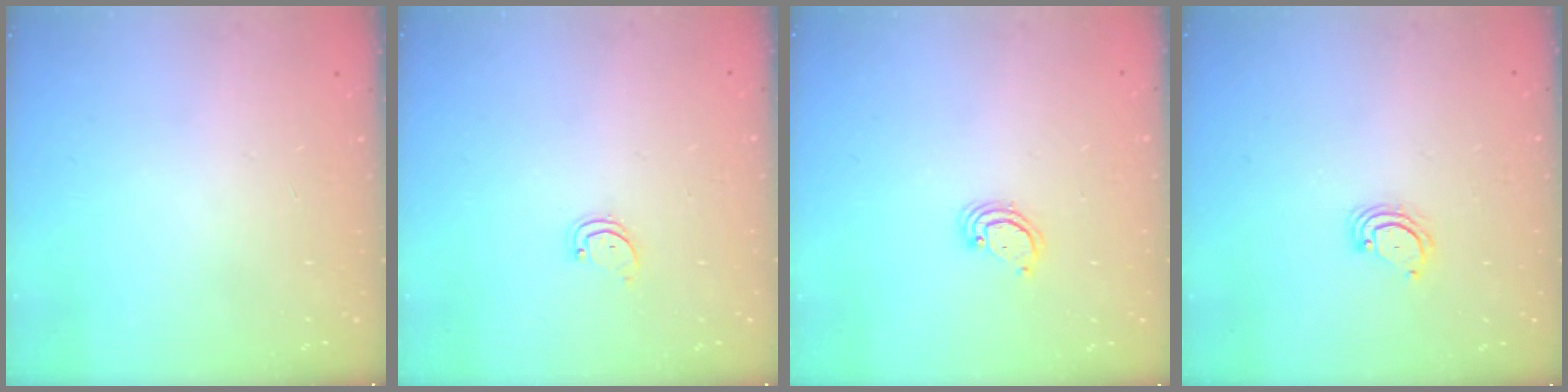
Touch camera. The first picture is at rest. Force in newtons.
{"total": 2.3, "press": 2.3, "slide": 0.1}
{"total": 2.6, "press": 2.6, "slide": 0.2}
{"total": 2.3, "press": 2.3, "slide": 0.2}